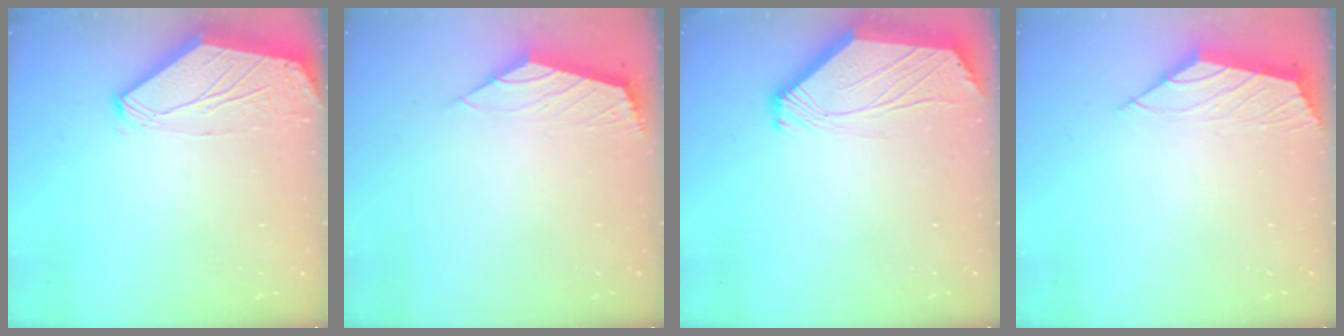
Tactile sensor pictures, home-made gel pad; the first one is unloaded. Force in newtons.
{"total": 2.3, "press": 2.3, "slide": 0.6}
{"total": 2.6, "press": 2.5, "slide": 0.6}
{"total": 2.3, "press": 2.2, "slide": 0.4}